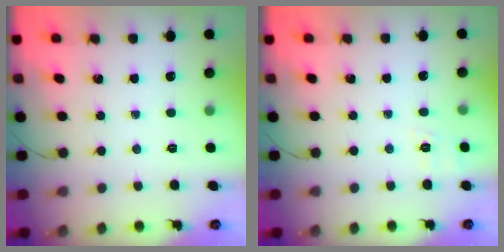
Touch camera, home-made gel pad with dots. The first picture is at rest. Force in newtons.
{"total": 2.0, "press": 0.8, "slide": 1.8}